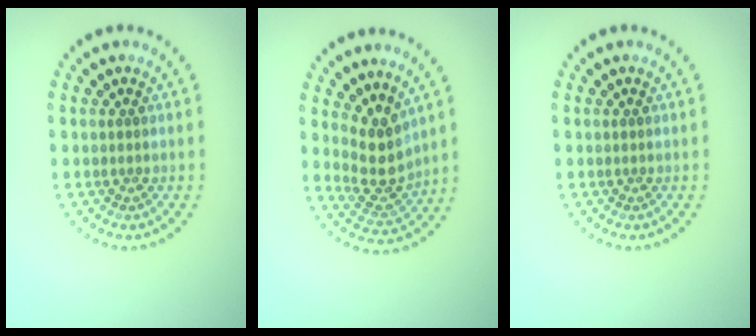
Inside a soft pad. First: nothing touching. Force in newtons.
{"total": 3.6, "press": 3.2, "slide": 1.6}
{"total": 0.0}